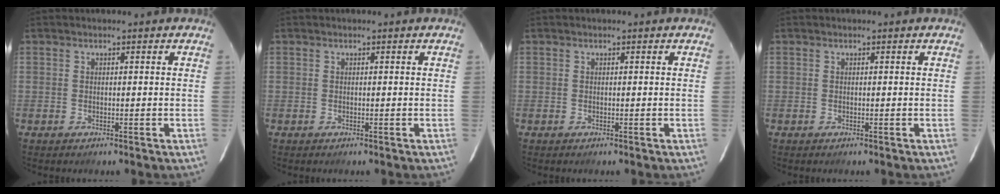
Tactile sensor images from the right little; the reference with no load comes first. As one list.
[{"total": 0.0}, {"total": 0.0}, {"total": 0.0}]